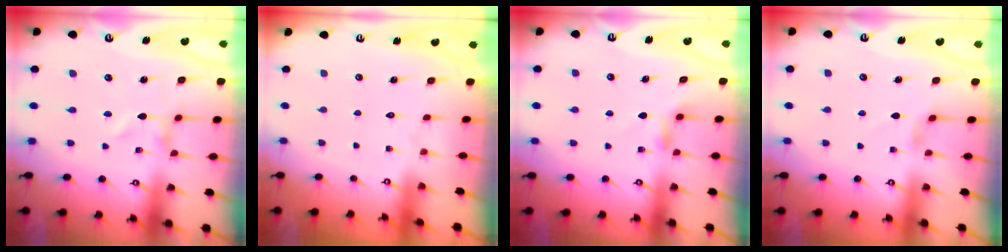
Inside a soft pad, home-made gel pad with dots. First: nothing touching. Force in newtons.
{"total": 1.6, "press": 1.6, "slide": 0.1}
{"total": 3.0, "press": 2.9, "slide": 0.5}
{"total": 0.9, "press": 0.8, "slide": 0.4}